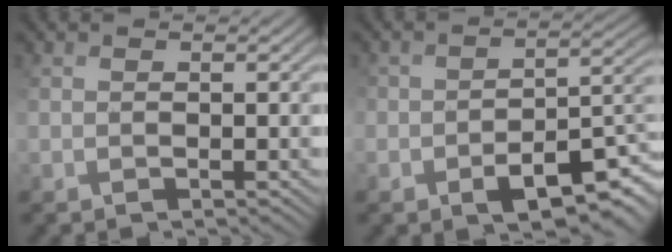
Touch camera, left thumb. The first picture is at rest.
{"total": 8.8, "force": [-4.7, 4.9, 5.7], "torque": [-0.076, -0.027, -0.070]}